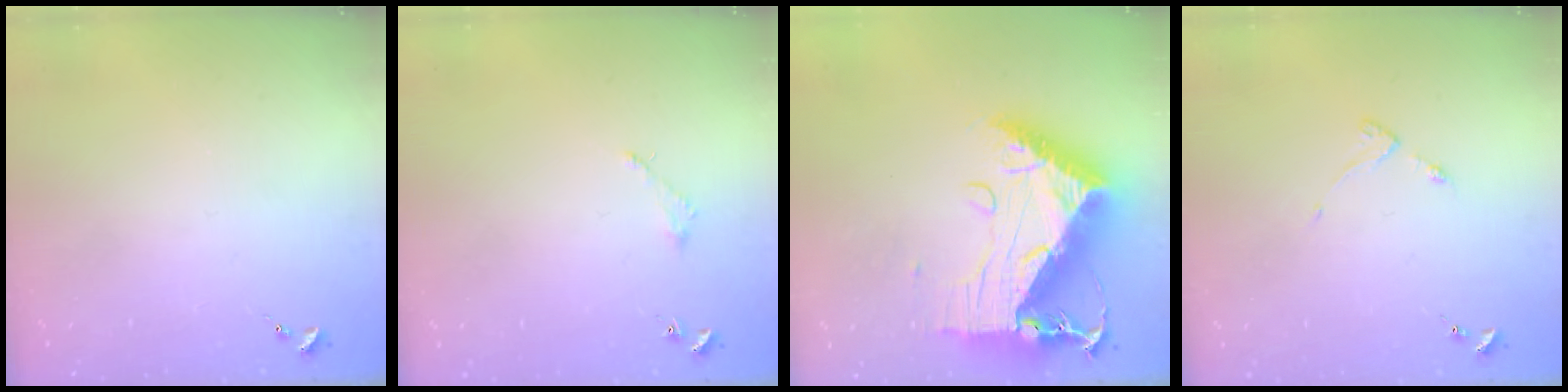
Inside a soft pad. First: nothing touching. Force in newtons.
{"total": 2.0, "press": 2.0, "slide": 0.2}
{"total": 20.9, "press": 20.8, "slide": 1.9}
{"total": 3.4, "press": 3.3, "slide": 0.5}